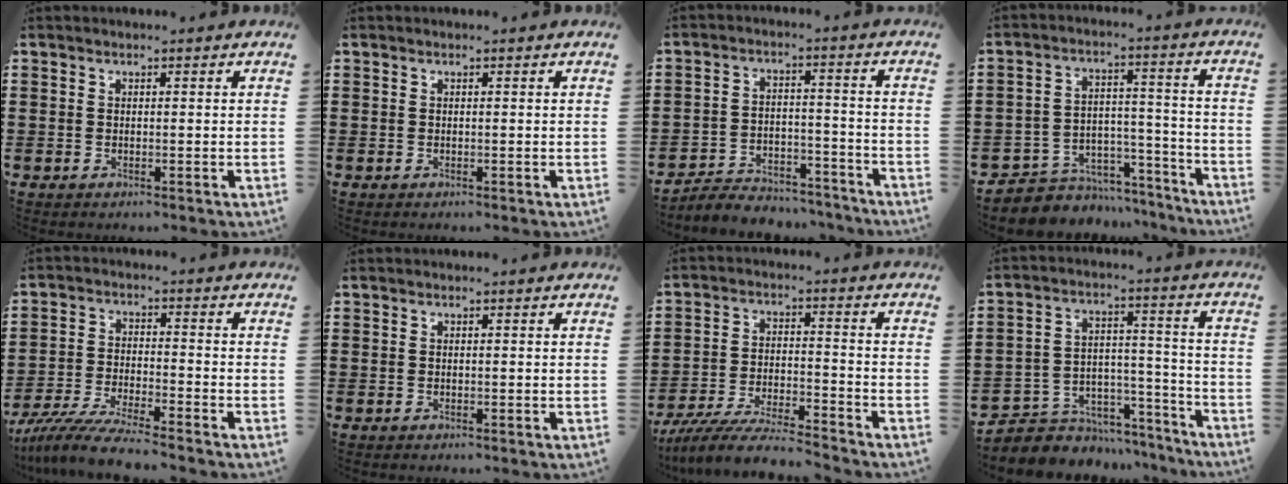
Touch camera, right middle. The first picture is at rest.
{"total": 0.0}
{"total": 5.3, "force": [-5.2, 1.0, 0.6], "torque": [-0.010, 0.014, -0.105]}
{"total": 5.6, "force": [-4.9, 2.6, 0.2], "torque": [-0.007, 0.022, -0.100]}
{"total": 7.2, "force": [-6.6, -0.2, 2.9], "torque": [-0.065, -0.011, -0.130]}
{"total": 0.0}
{"total": 7.8, "force": [-7.3, 0.6, 2.7], "torque": [-0.054, 0.003, -0.140]}
{"total": 5.3, "force": [-4.5, 2.8, 0.2], "torque": [-0.009, 0.018, -0.090]}